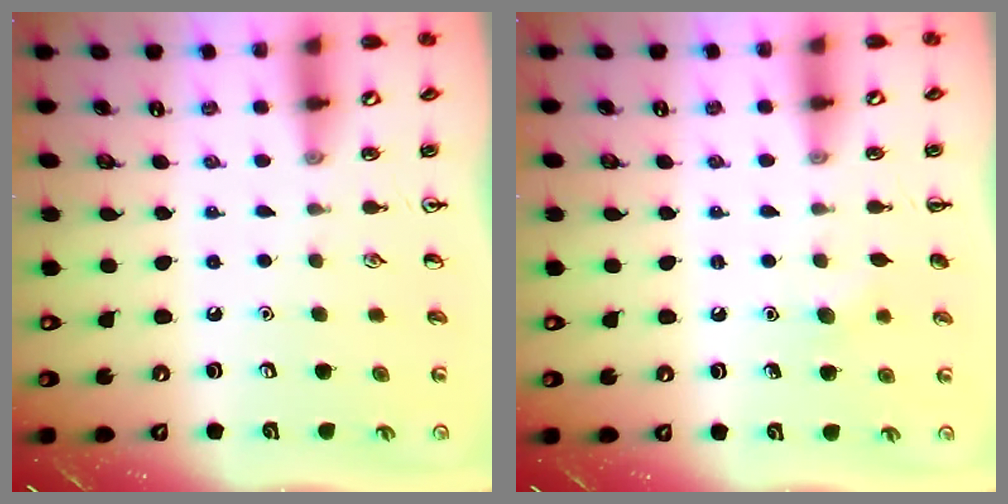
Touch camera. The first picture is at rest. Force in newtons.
{"total": 3.5, "press": 3.4, "slide": 0.8}